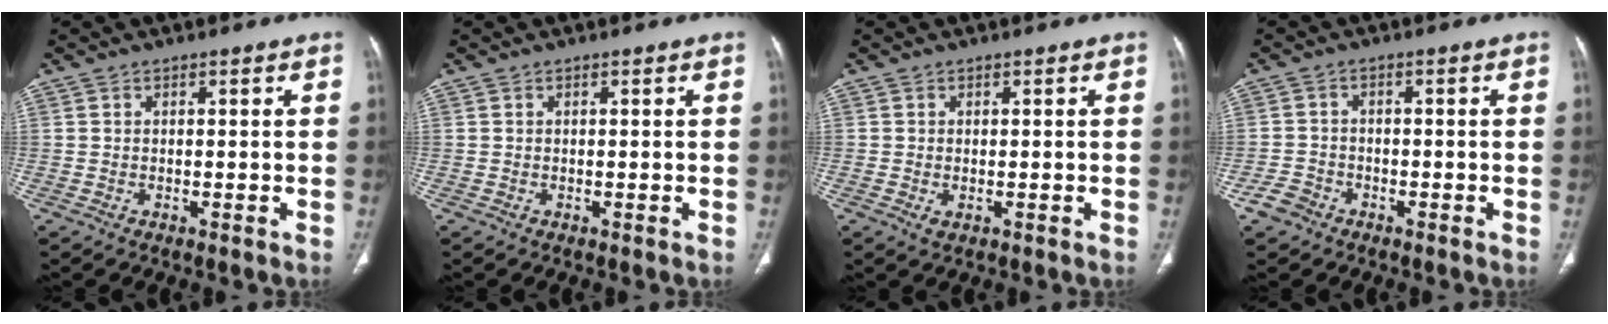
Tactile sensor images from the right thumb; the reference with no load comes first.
{"total": 0.0}
{"total": 1.1, "force": [-0.3, 0.7, 0.8], "torque": [-0.018, -0.004, -0.001]}
{"total": 3.4, "force": [-2.2, 2.4, 0.9], "torque": [-0.013, 0.015, -0.041]}